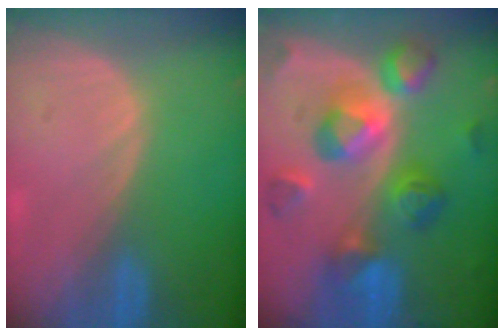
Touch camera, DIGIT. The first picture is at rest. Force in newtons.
{"total": 10.9, "press": 10.9, "slide": 1.0}